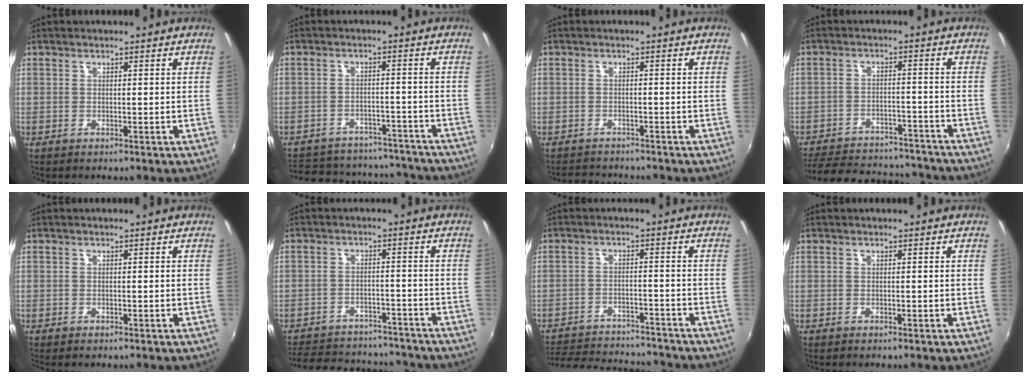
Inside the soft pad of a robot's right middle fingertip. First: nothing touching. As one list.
[{"total": 20.9, "force": [-18.0, 7.9, 7.1], "torque": [-0.158, 0.029, -0.221]}, {"total": 3.7, "force": [-3.5, 1.3, 0.3], "torque": [-0.020, 0.008, -0.058]}, {"total": 20.8, "force": [-17.9, 7.2, 7.7], "torque": [-0.173, 0.020, -0.229]}, {"total": 0.0}, {"total": 17.6, "force": [-14.8, 7.2, 6.0], "torque": [-0.146, 0.033, -0.191]}, {"total": 17.3, "force": [-15.5, 4.6, 6.3], "torque": [-0.143, -0.003, -0.214]}, {"total": 0.0}]